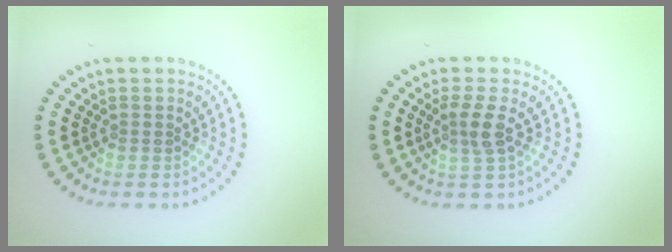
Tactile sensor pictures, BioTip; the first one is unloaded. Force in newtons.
{"total": 2.2, "press": 1.9, "slide": 1.1}